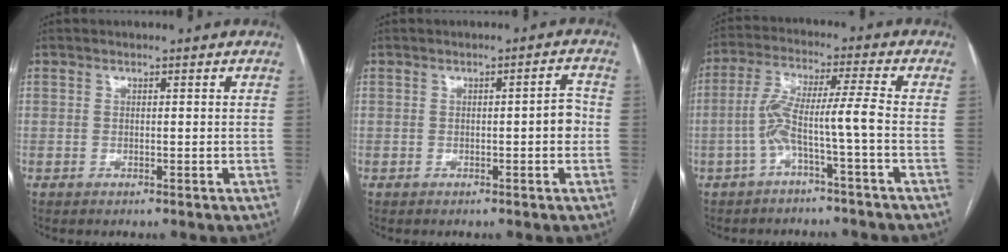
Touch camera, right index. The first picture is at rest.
{"total": 2.9, "force": [-0.5, 0.6, 2.8], "torque": [-0.028, 0.006, -0.010]}
{"total": 7.2, "force": [-2.6, -0.8, 6.7], "torque": [-0.135, 0.028, -0.049]}